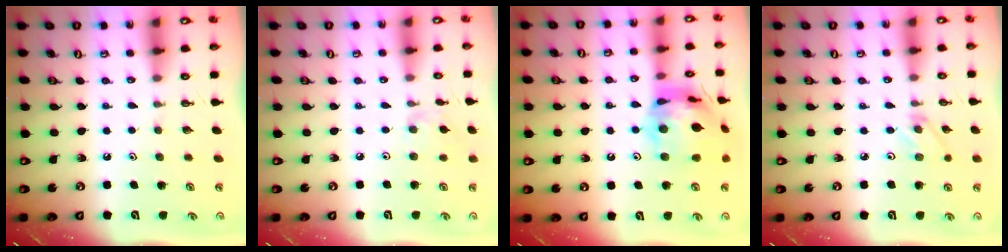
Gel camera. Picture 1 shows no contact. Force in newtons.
{"total": 3.2, "press": 3.2, "slide": 0.5}
{"total": 18.9, "press": 18.8, "slide": 2.0}
{"total": 2.8, "press": 2.7, "slide": 0.4}